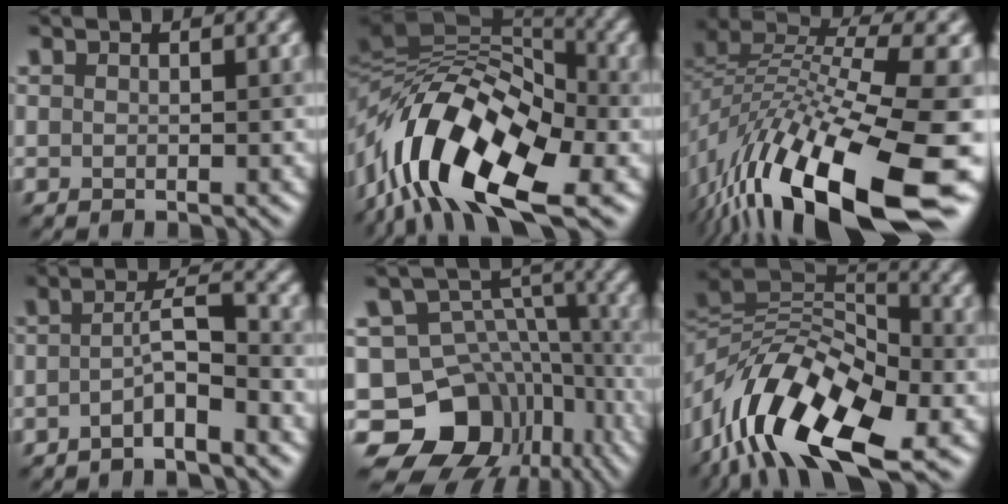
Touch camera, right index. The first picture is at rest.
{"total": 14.8, "force": [-5.3, 7.5, 11.6], "torque": [-0.194, 0.027, -0.108]}
{"total": 16.0, "force": [-7.5, 4.5, 13.3], "torque": [-0.259, 0.014, -0.129]}
{"total": 3.5, "force": [-2.0, 0.5, 2.8], "torque": [-0.044, 0.023, -0.043]}
{"total": 13.2, "force": [-6.8, 9.9, 5.4], "torque": [-0.093, 0.024, -0.108]}
{"total": 13.9, "force": [-5.6, 6.7, 10.8], "torque": [-0.183, 0.019, -0.112]}